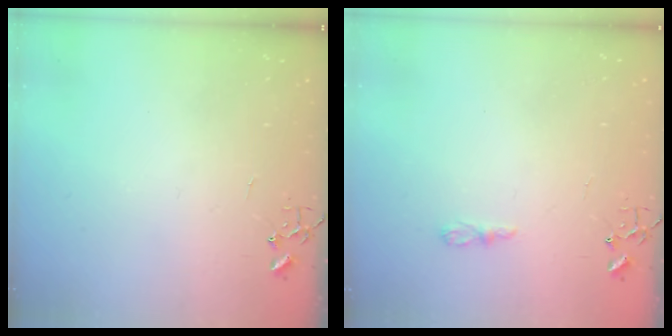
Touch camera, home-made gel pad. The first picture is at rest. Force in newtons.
{"total": 4.5, "press": 4.5, "slide": 0.5}